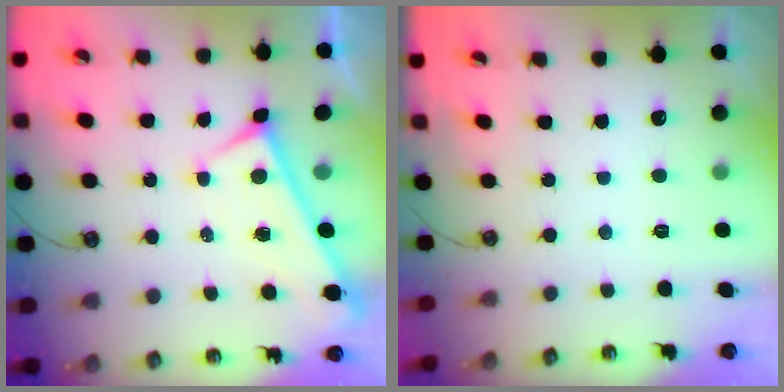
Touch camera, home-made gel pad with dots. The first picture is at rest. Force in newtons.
{"total": 0.0}